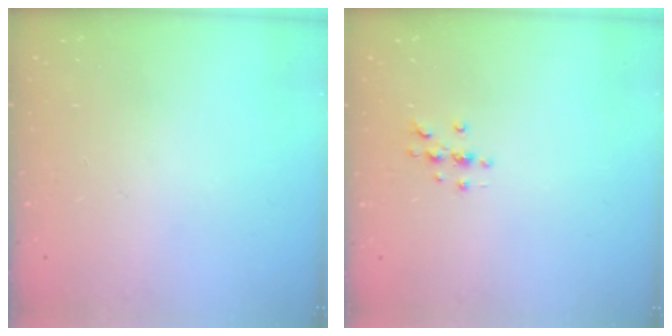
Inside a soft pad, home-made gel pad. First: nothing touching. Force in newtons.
{"total": 3.5, "press": 3.5, "slide": 0.4}